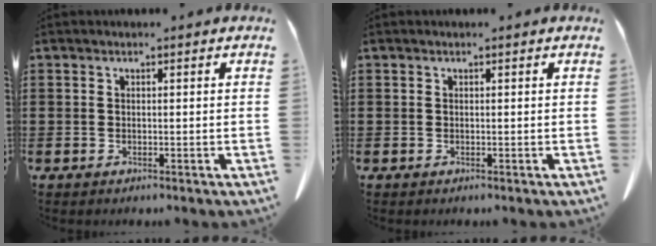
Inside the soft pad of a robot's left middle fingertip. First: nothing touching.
{"total": 0.0}